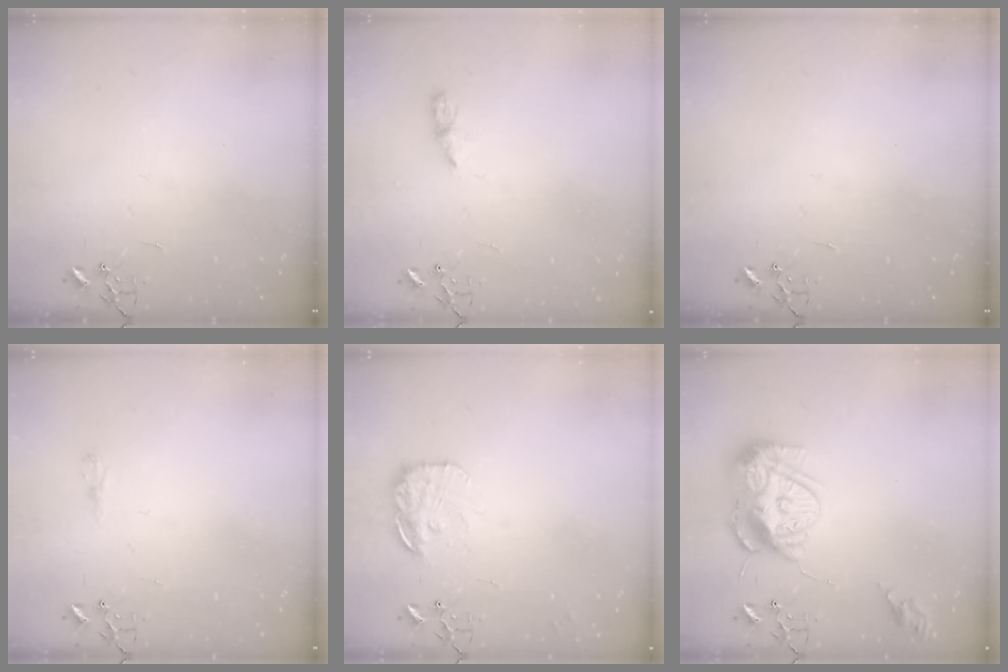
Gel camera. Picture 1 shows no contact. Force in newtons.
{"total": 5.1, "press": 5.1, "slide": 0.6}
{"total": 0.0}
{"total": 6.5, "press": 6.5, "slide": 0.6}
{"total": 13.7, "press": 13.7, "slide": 0.9}
{"total": 14.9, "press": 14.8, "slide": 1.2}